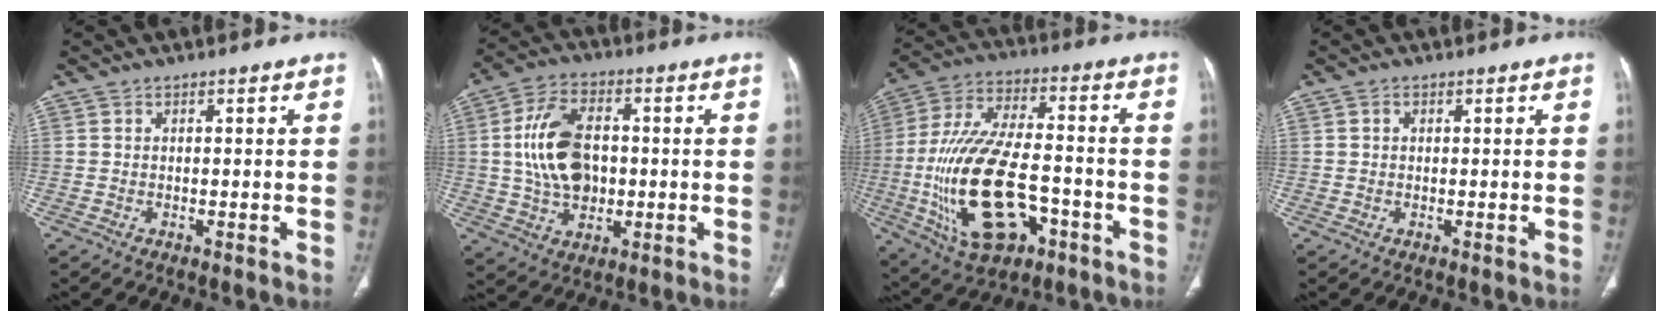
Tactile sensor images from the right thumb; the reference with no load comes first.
{"total": 13.8, "force": [0.6, 9.0, 10.3], "torque": [-0.176, 0.012, 0.015]}
{"total": 22.9, "force": [-6.2, 11.7, 18.7], "torque": [-0.369, 0.026, -0.093]}
{"total": 0.8, "force": [0.2, 0.7, 0.4], "torque": [-0.003, 0.002, 0.004]}